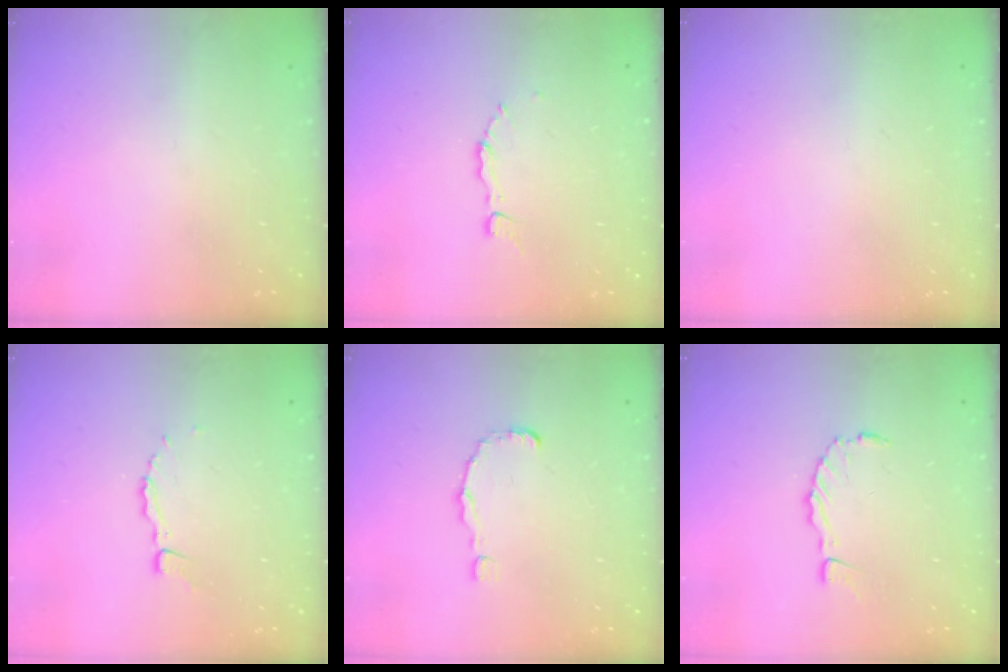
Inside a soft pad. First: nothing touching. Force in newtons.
{"total": 2.7, "press": 2.7, "slide": 0.2}
{"total": 0.0}
{"total": 3.9, "press": 3.9, "slide": 0.3}
{"total": 1.5, "press": 1.5, "slide": 0.2}
{"total": 0.0}